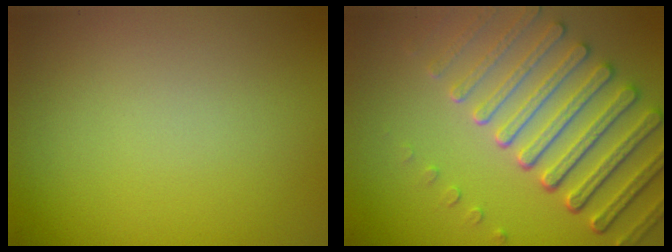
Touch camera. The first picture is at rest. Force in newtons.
{"total": 7.3, "press": 5.6, "slide": 4.7}